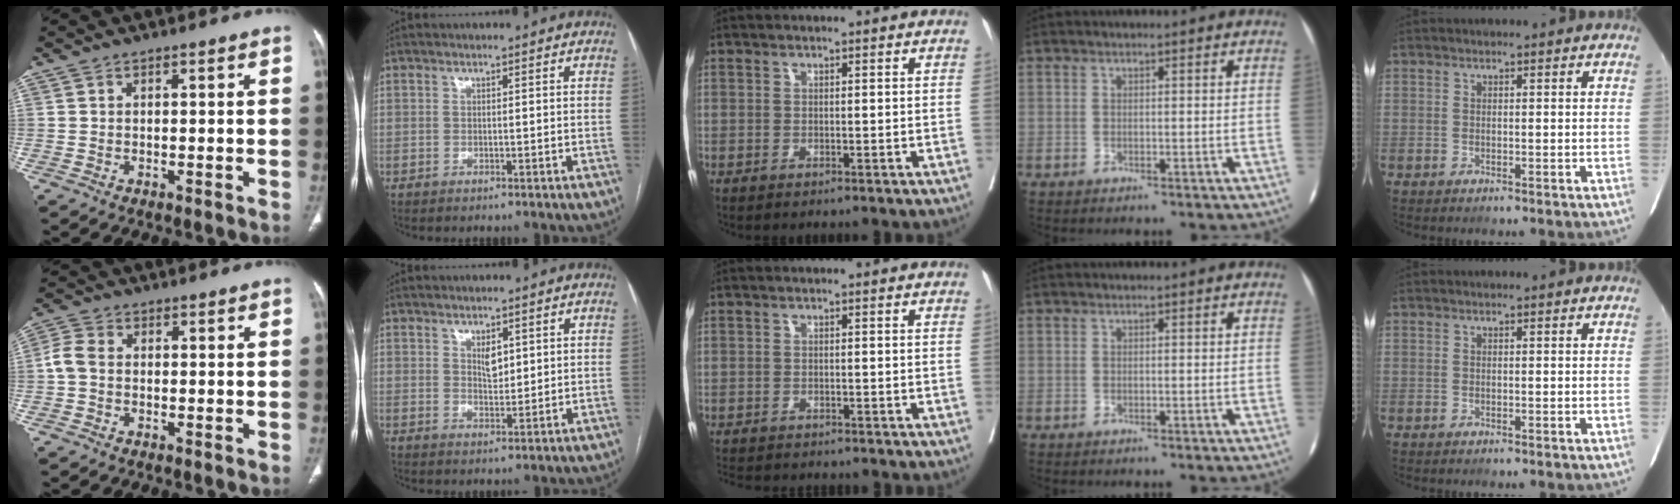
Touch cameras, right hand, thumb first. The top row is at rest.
{"thumb": {"total": 3.8, "force": [-0.4, 2.7, 2.6], "torque": [-0.061, 0.009, -0.017]}, "index": {"total": 2.8, "force": [1.2, 1.4, 2.1], "torque": [-0.033, -0.003, 0.023]}, "middle": {"total": 6.0, "force": [-5.6, 1.4, 1.9], "torque": [-0.024, -0.006, -0.083]}}